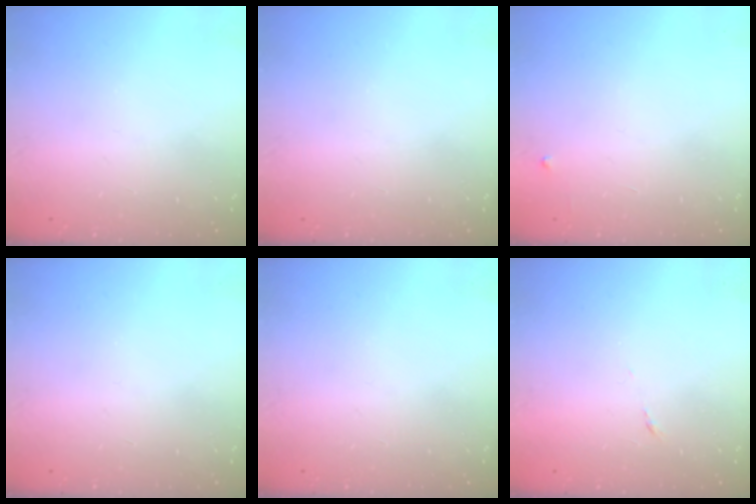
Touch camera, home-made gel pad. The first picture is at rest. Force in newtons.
{"total": 0.0}
{"total": 2.6, "press": 2.6, "slide": 0.4}
{"total": 0.0}
{"total": 0.0}
{"total": 3.8, "press": 3.7, "slide": 0.9}